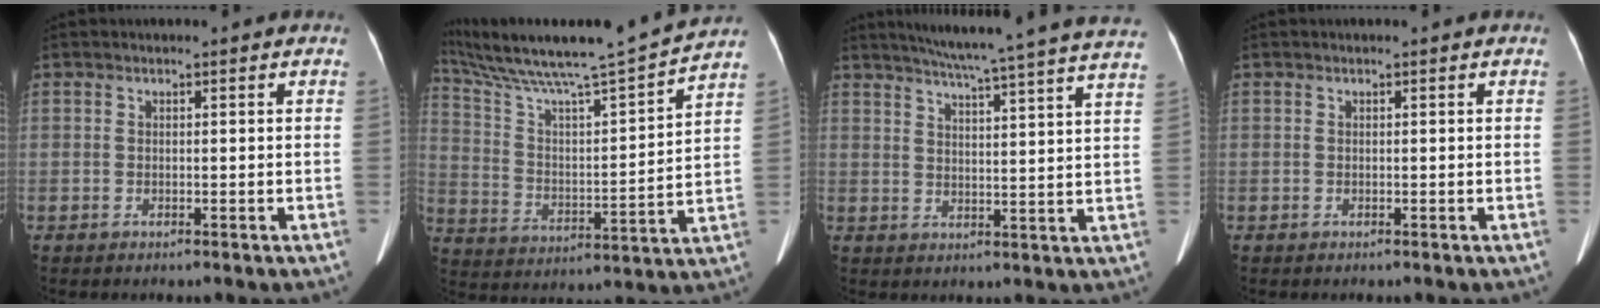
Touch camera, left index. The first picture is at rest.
{"total": 17.9, "force": [16.1, -1.0, 7.7], "torque": [-0.146, -0.021, 0.263]}
{"total": 23.9, "force": [21.2, -1.3, 10.8], "torque": [-0.170, -0.035, 0.264]}
{"total": 0.0}